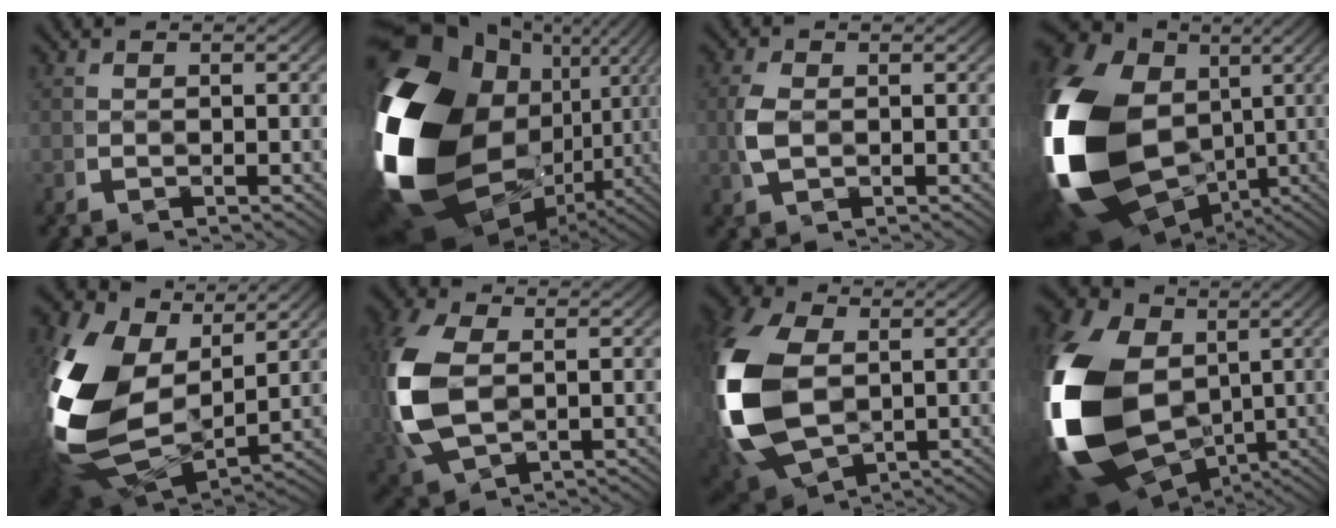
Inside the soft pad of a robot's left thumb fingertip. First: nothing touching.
{"total": 28.6, "force": [-0.7, 19.3, 21.1], "torque": [-0.442, -0.086, 0.033]}
{"total": 2.3, "force": [0.1, 1.7, 1.6], "torque": [-0.054, -0.010, 0.012]}
{"total": 25.9, "force": [-1.3, 19.3, 17.2], "torque": [-0.403, -0.074, 0.012]}
{"total": 16.2, "force": [-0.1, 10.4, 12.4], "torque": [-0.308, -0.062, 0.030]}
{"total": 9.7, "force": [0.1, 6.7, 7.0], "torque": [-0.206, -0.035, 0.032]}
{"total": 14.4, "force": [0.0, 10.2, 10.2], "torque": [-0.272, -0.051, 0.032]}
{"total": 23.4, "force": [-1.1, 17.3, 15.7], "torque": [-0.392, -0.087, 0.023]}